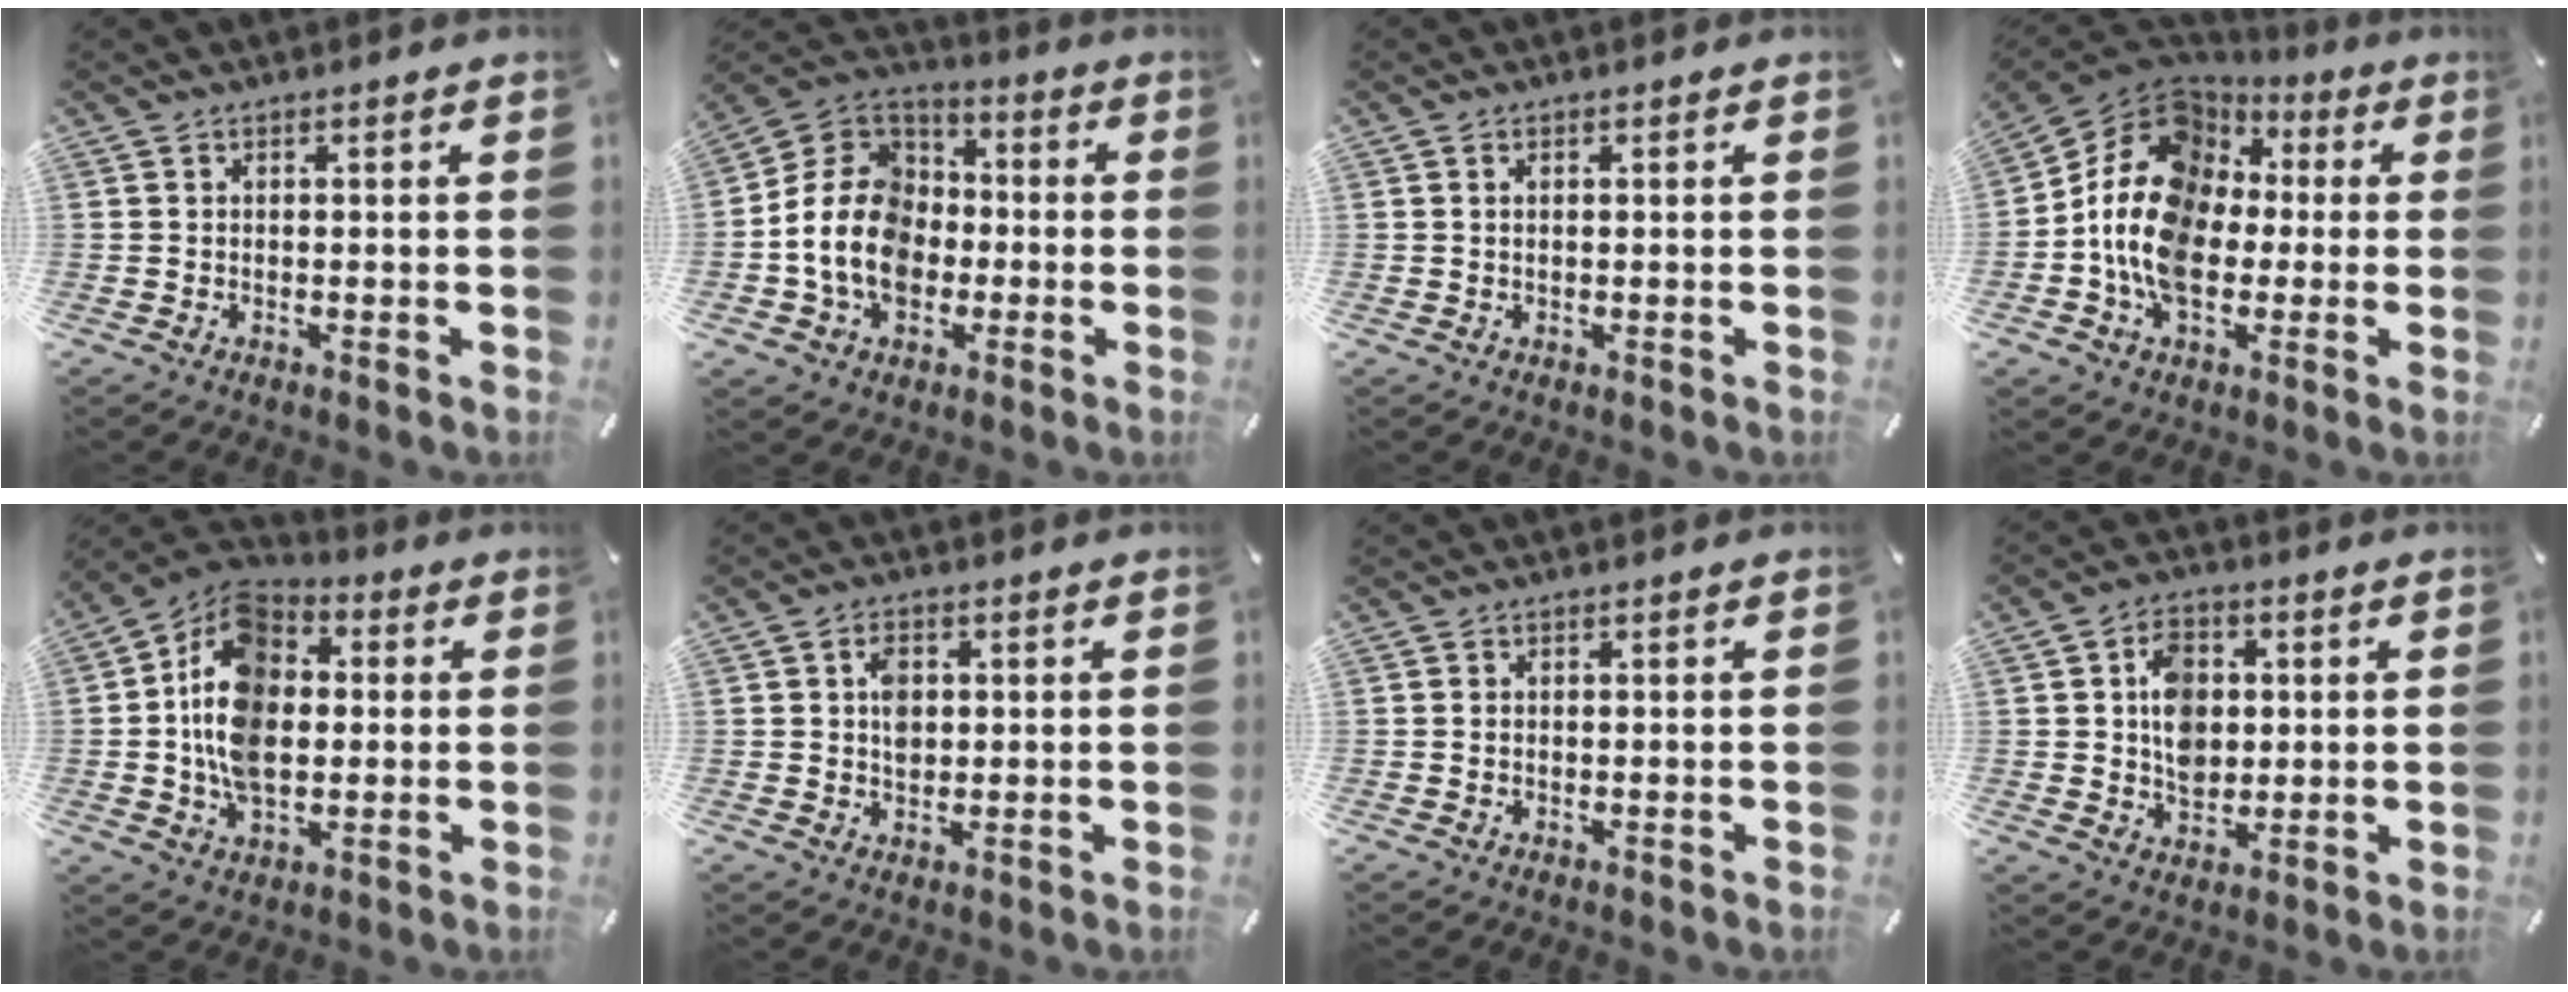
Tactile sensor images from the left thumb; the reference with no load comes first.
{"total": 14.8, "force": [-3.7, 12.0, 7.8], "torque": [-0.189, 0.023, -0.071]}
{"total": 0.7, "force": [0.2, 0.4, 0.6], "torque": [-0.013, 0.002, 0.002]}
{"total": 16.3, "force": [-2.1, 12.7, 10.1], "torque": [-0.230, 0.014, -0.043]}
{"total": 15.9, "force": [-0.4, 11.2, 11.3], "torque": [-0.243, 0.007, -0.014]}
{"total": 4.4, "force": [0.9, 3.3, 2.8], "torque": [-0.036, -0.001, 0.009]}
{"total": 0.6, "force": [0.0, 0.4, 0.4], "torque": [-0.009, 0.002, -0.002]}
{"total": 10.2, "force": [1.1, 8.0, 6.1], "torque": [-0.102, 0.010, 0.021]}